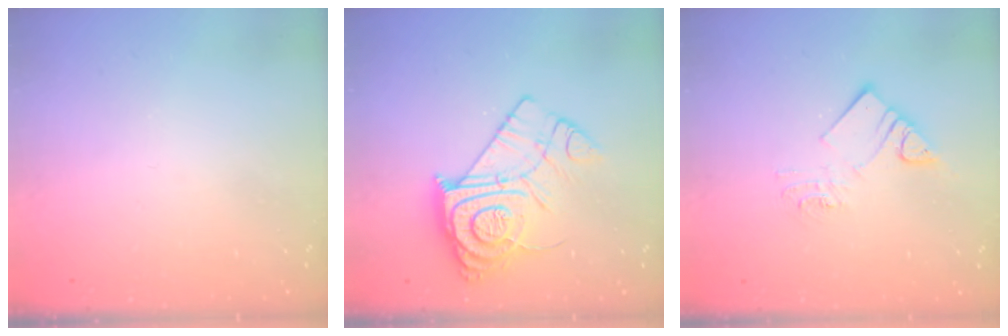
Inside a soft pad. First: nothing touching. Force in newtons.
{"total": 14.6, "press": 14.5, "slide": 1.4}
{"total": 9.1, "press": 9.1, "slide": 0.5}